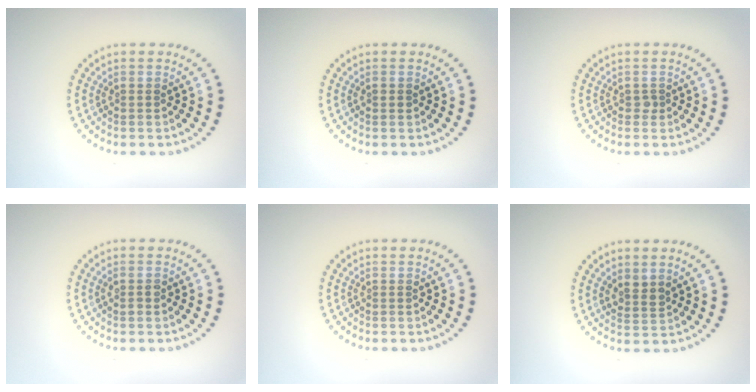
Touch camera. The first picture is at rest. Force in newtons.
{"total": 0.6, "press": 0.6, "slide": 0.1}
{"total": 0.6, "press": 0.4, "slide": 0.4}
{"total": 0.7, "press": 0.7, "slide": 0.3}
{"total": 0.0}
{"total": 1.4, "press": 1.2, "slide": 0.8}